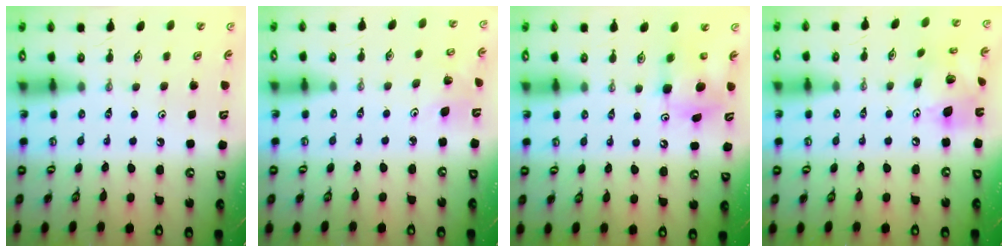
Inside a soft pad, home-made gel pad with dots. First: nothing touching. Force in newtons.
{"total": 5.6, "press": 5.5, "slide": 0.8}
{"total": 9.2, "press": 9.2, "slide": 0.6}
{"total": 14.8, "press": 14.7, "slide": 1.2}